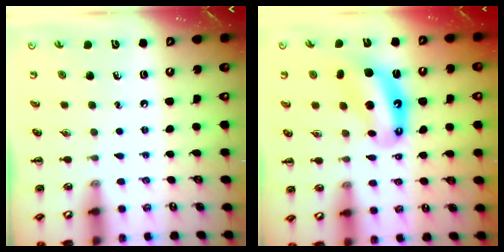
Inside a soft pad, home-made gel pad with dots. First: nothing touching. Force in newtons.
{"total": 9.4, "press": 9.0, "slide": 2.6}